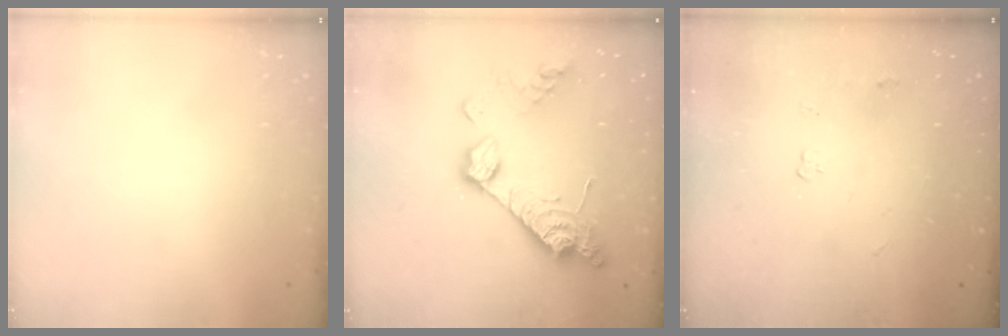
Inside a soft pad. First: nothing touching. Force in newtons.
{"total": 16.6, "press": 16.6, "slide": 1.2}
{"total": 4.0, "press": 4.0, "slide": 0.6}